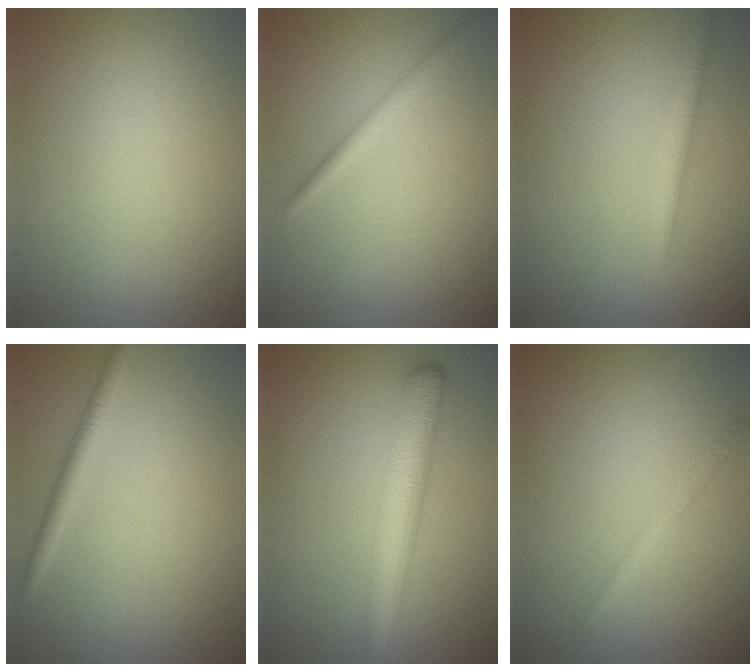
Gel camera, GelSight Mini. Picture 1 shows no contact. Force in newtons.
{"total": 1.4, "press": 1.4, "slide": 0.0}
{"total": 1.9, "press": 1.9, "slide": 0.0}
{"total": 2.0, "press": 2.0, "slide": 0.1}
{"total": 5.2, "press": 5.2, "slide": 0.2}
{"total": 1.2, "press": 1.2, "slide": 0.0}